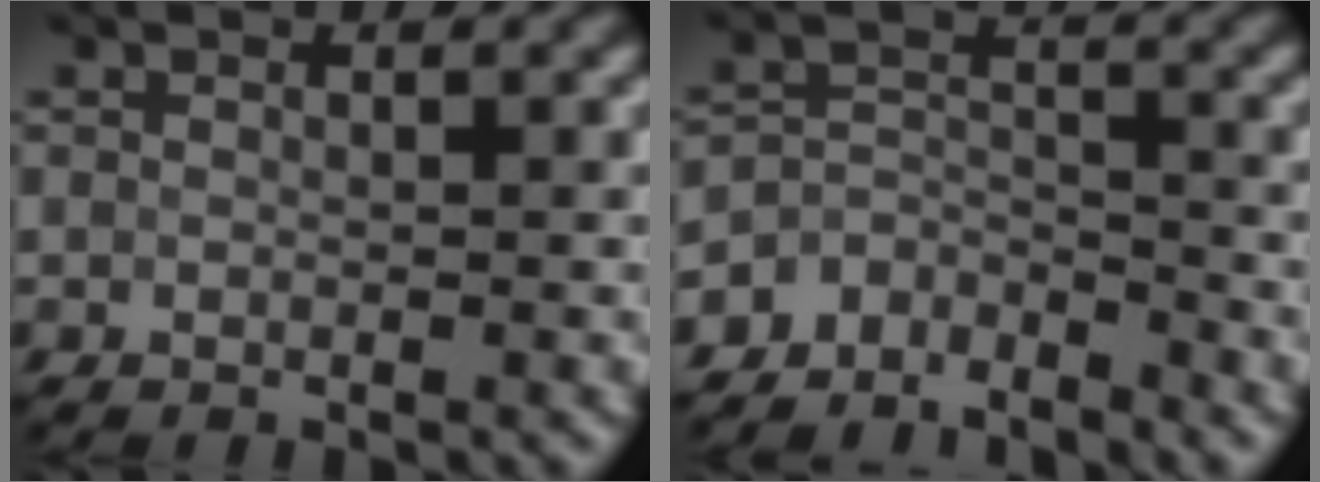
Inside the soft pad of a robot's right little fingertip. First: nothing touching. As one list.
[{"total": 4.2, "force": [-3.8, 1.6, 0.6], "torque": [-0.002, 0.001, -0.078]}]